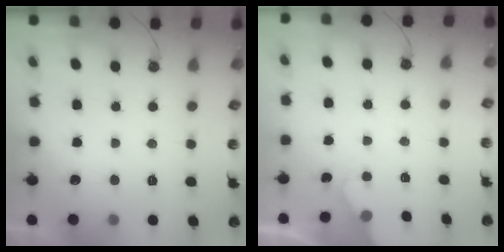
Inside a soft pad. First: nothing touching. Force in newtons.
{"total": 1.7, "press": 1.6, "slide": 0.2}